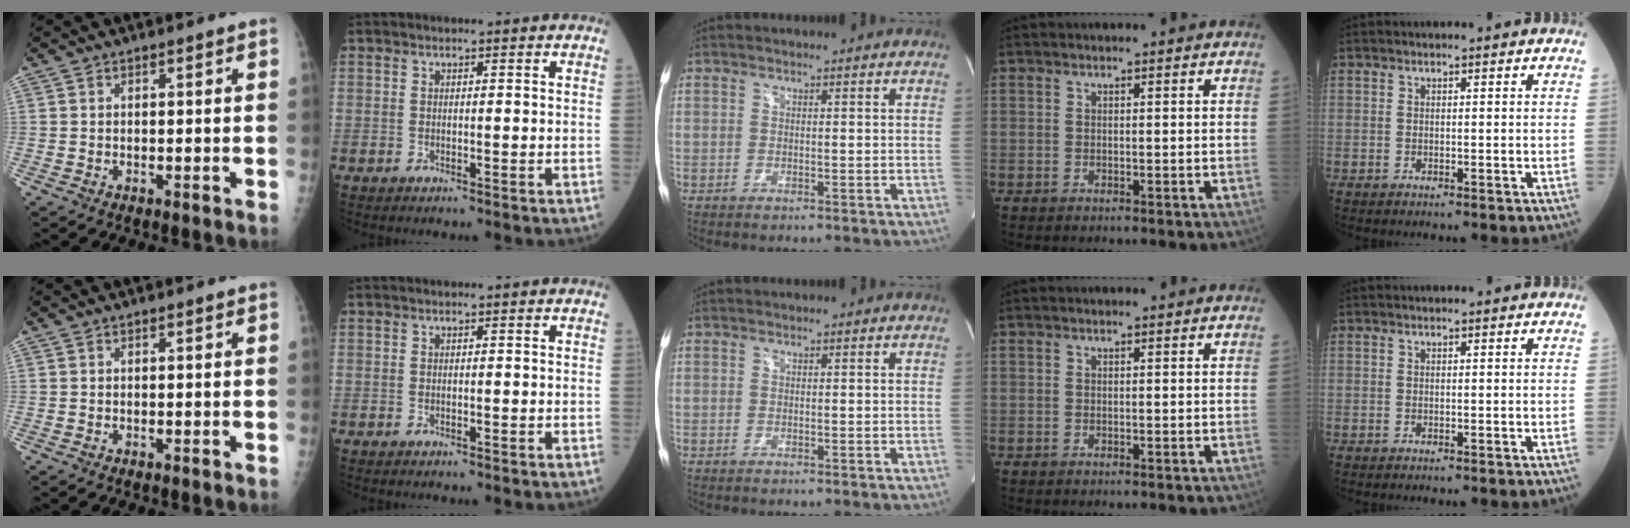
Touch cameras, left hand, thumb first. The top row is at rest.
{}